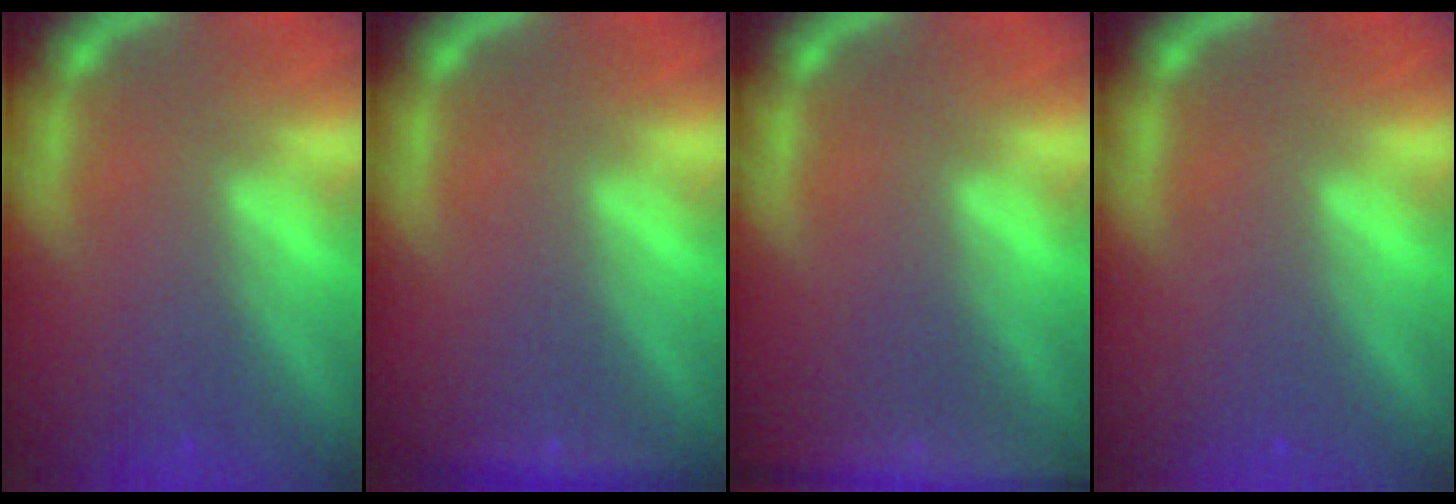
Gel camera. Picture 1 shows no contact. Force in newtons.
{"total": 1.9}
{"total": 6.5}
{"total": 0.0}